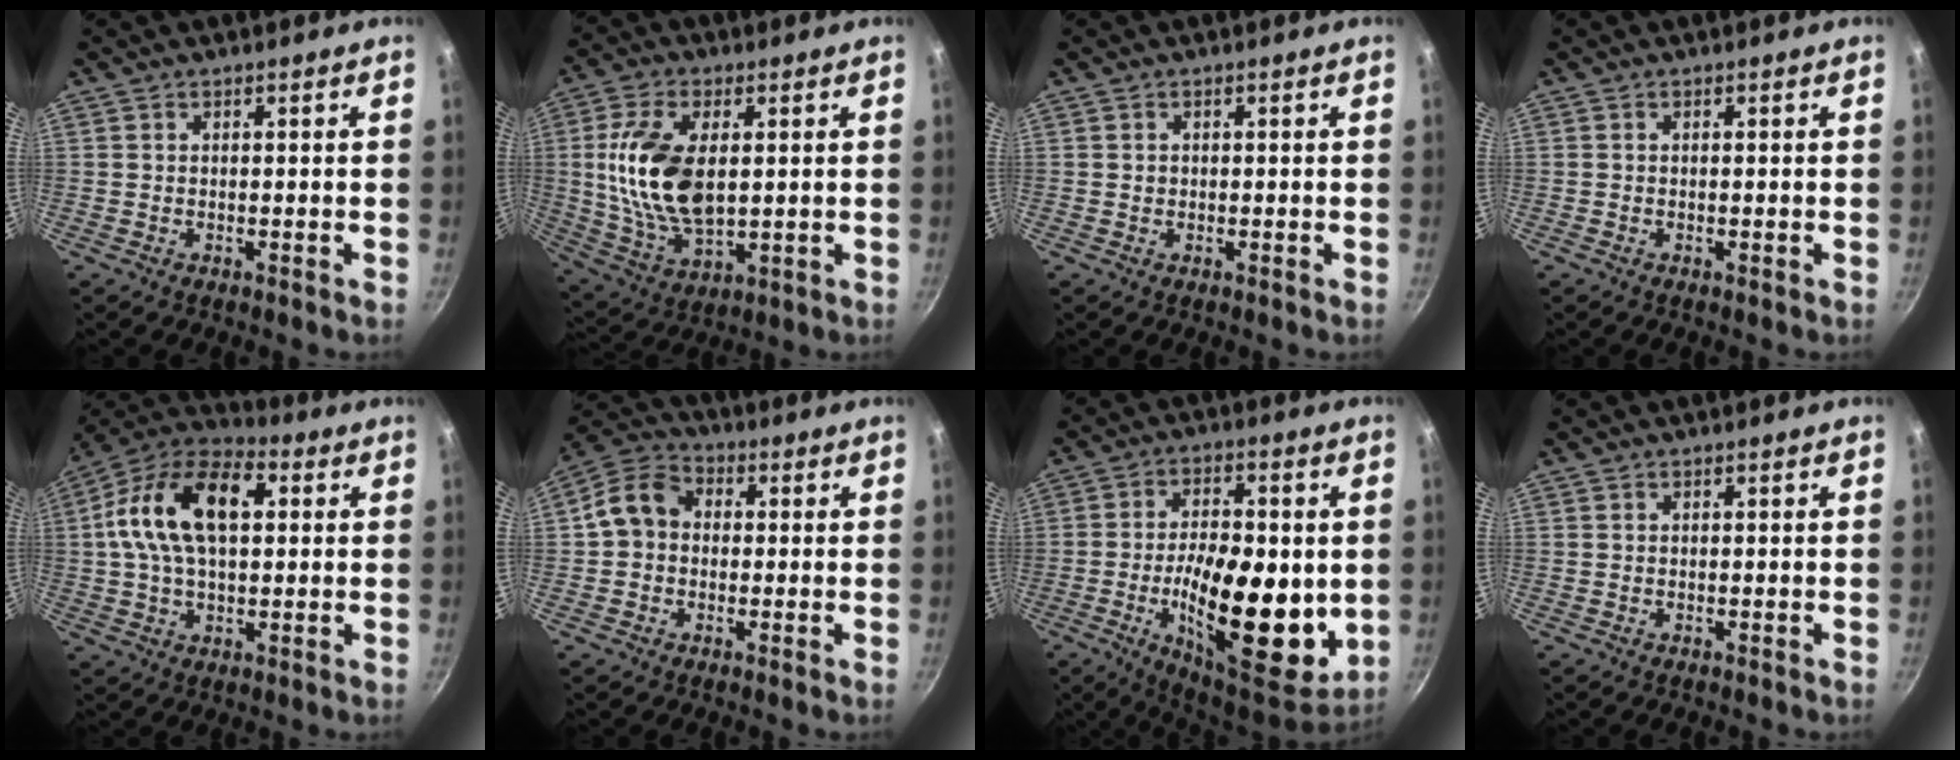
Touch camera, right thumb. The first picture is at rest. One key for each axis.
{"total": 16.1, "fx": 2.0, "fy": 8.9, "fz": 13.3, "tx": -0.248, "ty": -0.008, "tz": 0.044}
{"total": 1.4, "fx": -0.2, "fy": 1.3, "fz": 0.5, "tx": -0.001, "ty": 0.003, "tz": -0.005}
{"total": 0.0}
{"total": 18.5, "fx": 3.3, "fy": 10.8, "fz": 14.7, "tx": -0.247, "ty": 0.029, "tz": 0.038}
{"total": 8.8, "fx": 0.2, "fy": 7.3, "fz": 4.9, "tx": -0.063, "ty": 0.024, "tz": -0.019}
{"total": 22.5, "fx": -2.8, "fy": 9.9, "fz": 20.0, "tx": -0.289, "ty": -0.011, "tz": -0.042}
{"total": 0.0}